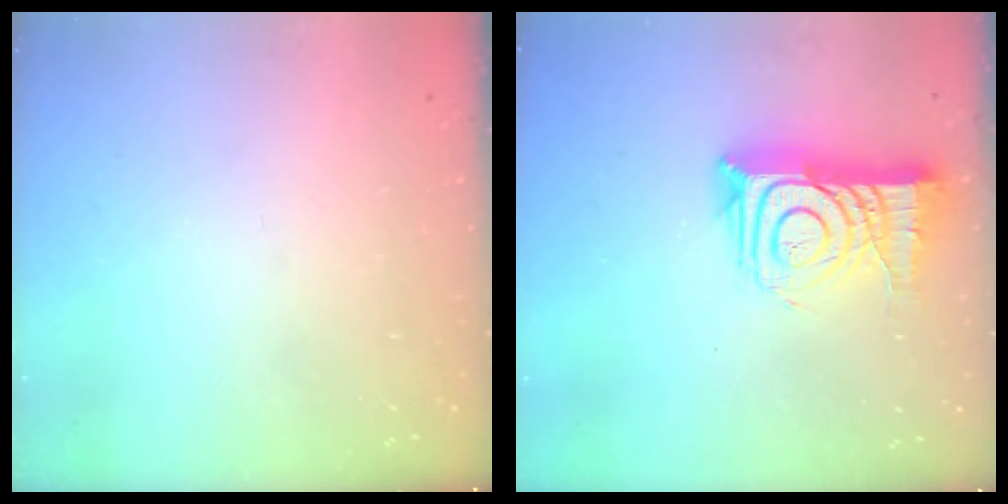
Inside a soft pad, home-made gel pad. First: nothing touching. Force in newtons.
{"total": 14.4, "press": 14.4, "slide": 1.1}